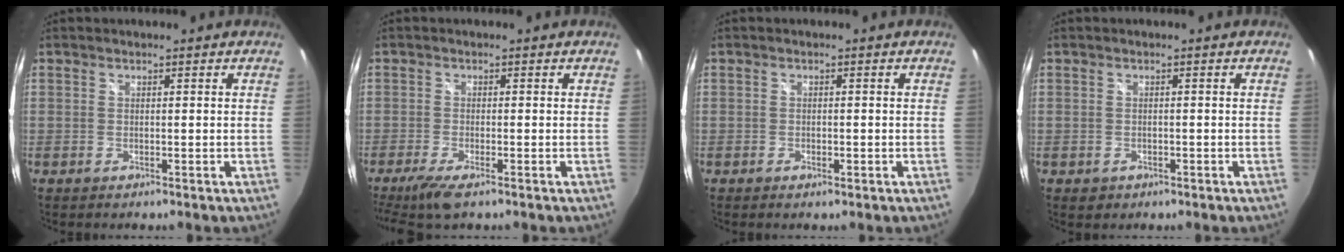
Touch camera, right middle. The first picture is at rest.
{"total": 5.2, "force": [-3.6, 0.6, 3.7], "torque": [-0.083, -0.020, -0.067]}
{"total": 1.1, "force": [-0.6, 0.6, 0.7], "torque": [-0.011, -0.003, -0.011]}
{"total": 2.0, "force": [-0.8, 1.6, 0.7], "torque": [-0.017, -0.005, -0.008]}